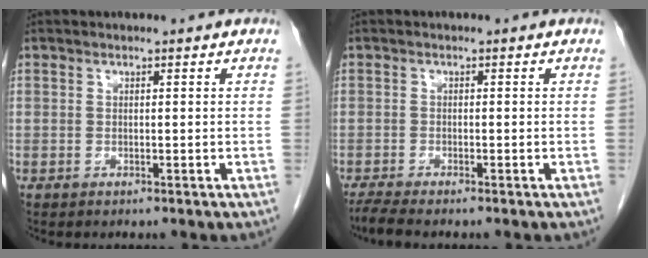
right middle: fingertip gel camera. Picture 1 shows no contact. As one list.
[{"total": 2.9, "force": [-2.5, -0.2, 1.5], "torque": [-0.033, -0.008, -0.046]}]